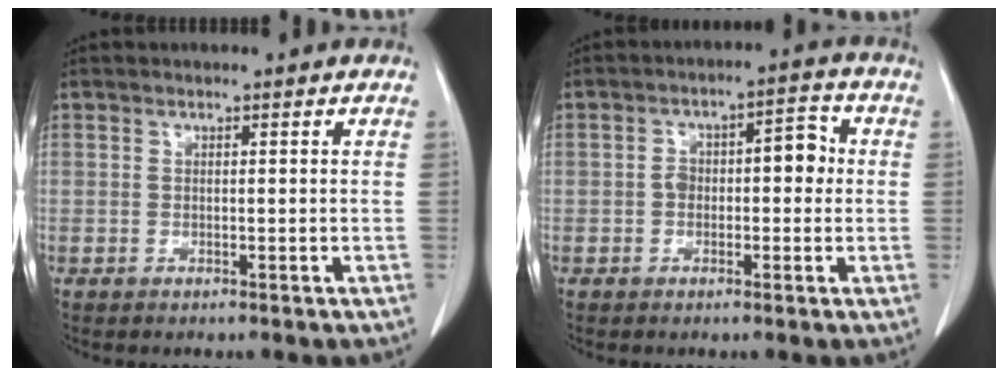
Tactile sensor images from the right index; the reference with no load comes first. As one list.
[{"total": 6.4, "force": [0.0, 3.3, 5.5], "torque": [-0.084, 0.039, -0.001]}]